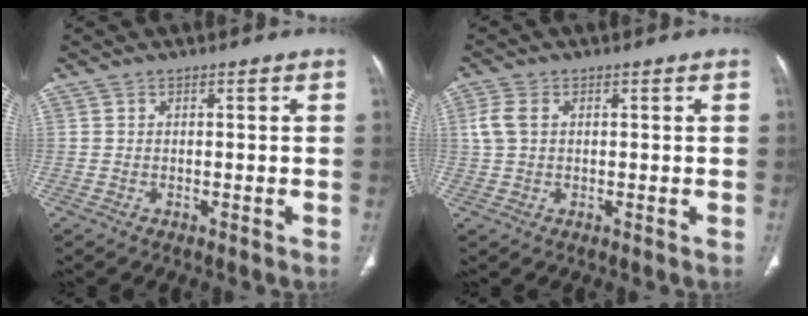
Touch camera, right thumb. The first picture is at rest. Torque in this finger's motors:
{"motor_torque": [-0.37, 0.41, 0.13, -0.14, 0.02]}